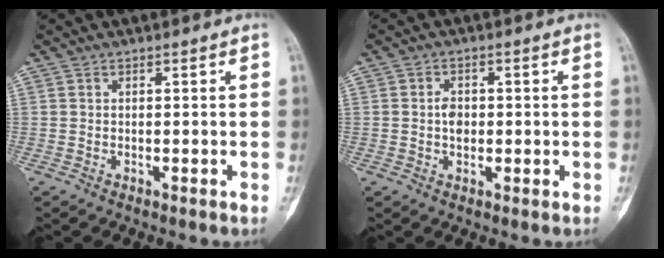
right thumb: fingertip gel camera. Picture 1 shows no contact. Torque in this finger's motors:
{"motor_torque": [0.09, 0.38, 0.14, -0.01, 0.00]}